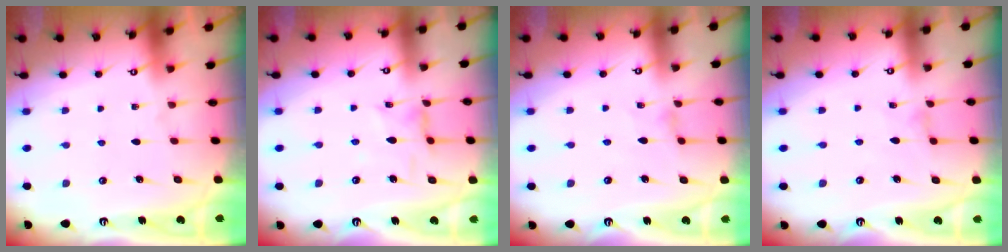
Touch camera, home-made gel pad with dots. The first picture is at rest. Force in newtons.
{"total": 3.5, "press": 3.5, "slide": 0.2}
{"total": 0.9, "press": 0.9, "slide": 0.3}
{"total": 0.6, "press": 0.6, "slide": 0.2}